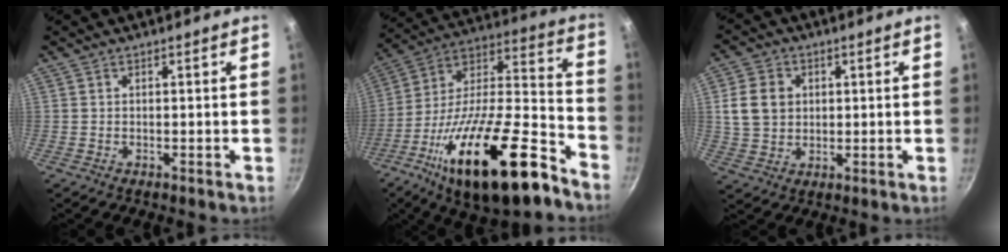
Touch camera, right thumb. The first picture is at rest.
{"total": 30.0, "force": [-16.3, 10.3, 23.0], "torque": [-0.338, 0.081, -0.271]}
{"total": 8.4, "force": [1.6, 6.8, 4.6], "torque": [-0.068, 0.001, 0.031]}